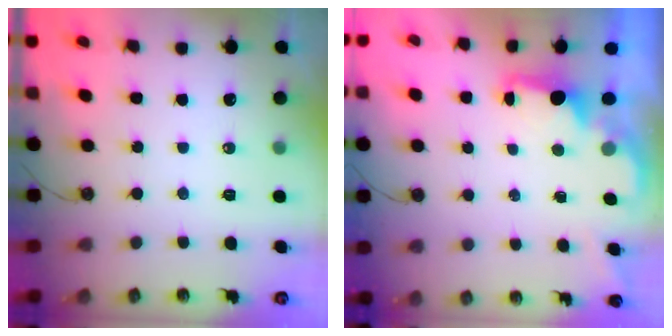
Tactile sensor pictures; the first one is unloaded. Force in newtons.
{"total": 1.6, "press": 1.5, "slide": 0.6}